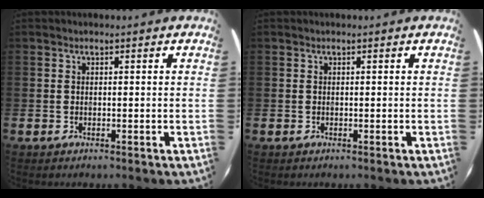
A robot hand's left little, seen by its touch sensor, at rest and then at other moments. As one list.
[{"total": 0.0}]